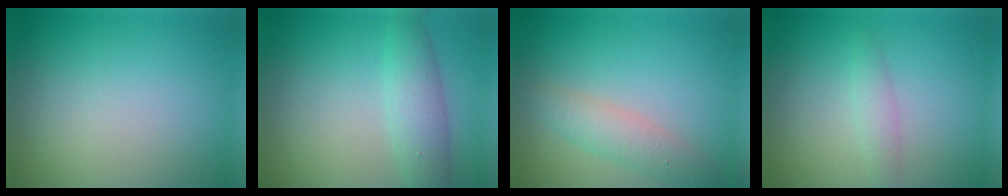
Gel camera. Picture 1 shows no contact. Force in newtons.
{"total": 3.8, "press": 3.8, "slide": 0.2}
{"total": 2.9, "press": 2.9, "slide": 0.1}
{"total": 1.5, "press": 1.5, "slide": 0.0}